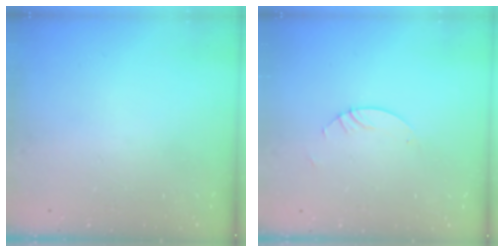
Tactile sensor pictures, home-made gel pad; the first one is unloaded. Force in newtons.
{"total": 2.4, "press": 2.4, "slide": 0.2}